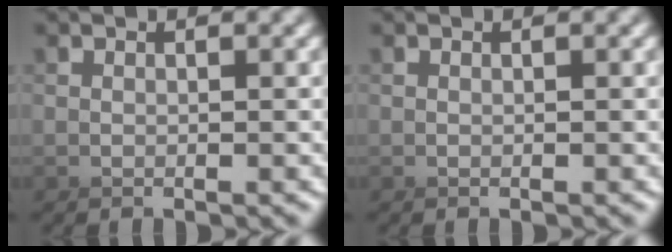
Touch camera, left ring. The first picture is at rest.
{"total": 0.0}